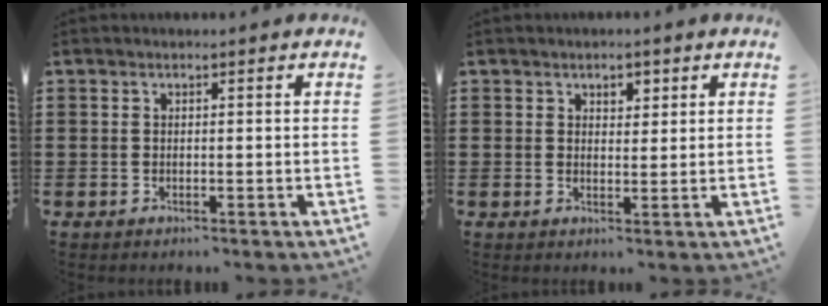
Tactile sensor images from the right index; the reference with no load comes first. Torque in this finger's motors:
{"motor_torque": [0.01, -0.01, 0.00, 0.01]}